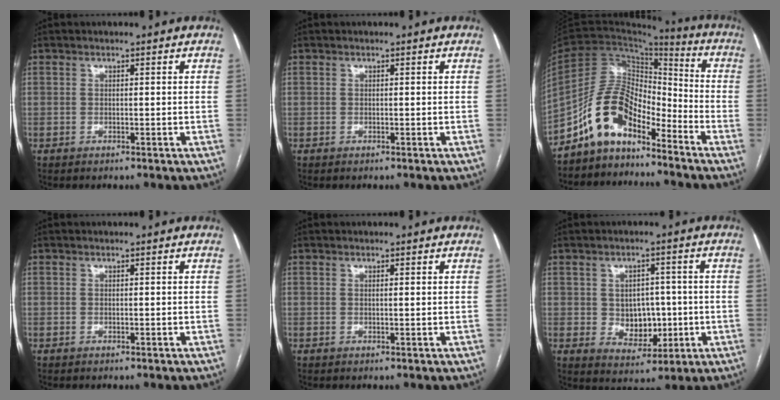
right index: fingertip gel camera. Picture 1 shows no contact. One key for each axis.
{"total": 0.0}
{"total": 11.0, "fx": -8.1, "fy": 4.9, "fz": 5.6, "tx": -0.112, "ty": 0.038, "tz": -0.153}
{"total": 0.0}
{"total": 0.5, "fx": 0.2, "fy": 0.0, "fz": 0.5, "tx": -0.010, "ty": 0.001, "tz": 0.004}
{"total": 7.0, "fx": -0.3, "fy": 5.2, "fz": 4.7, "tx": -0.065, "ty": 0.008, "tz": 0.009}